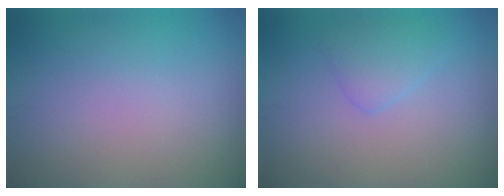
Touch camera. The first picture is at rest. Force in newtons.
{"total": 1.8, "press": 1.8, "slide": 0.2}